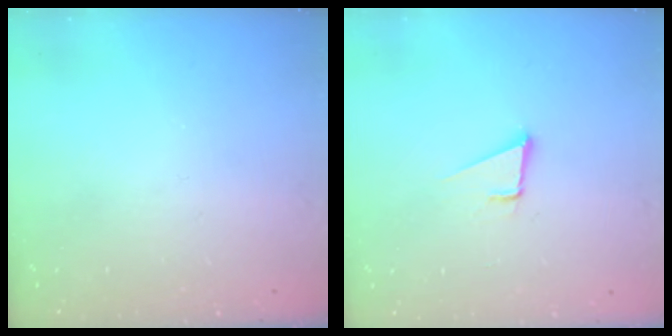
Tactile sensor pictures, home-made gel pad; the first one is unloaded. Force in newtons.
{"total": 3.6, "press": 2.8, "slide": 2.3}